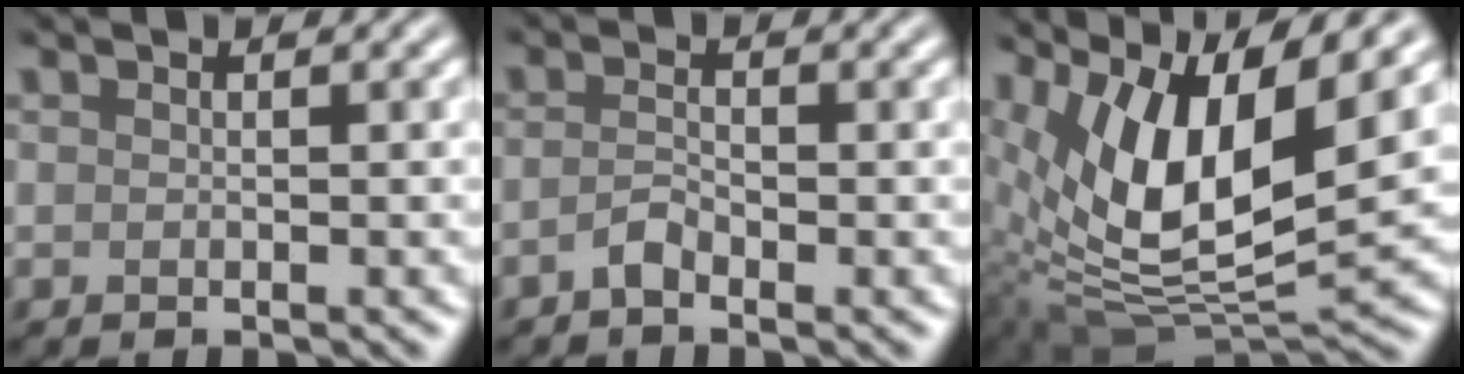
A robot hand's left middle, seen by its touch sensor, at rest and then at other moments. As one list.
[{"total": 1.3, "force": [-0.9, 0.4, 0.9], "torque": [-0.019, 0.002, -0.021]}, {"total": 11.8, "force": [4.3, 4.6, 10.0], "torque": [-0.186, -0.006, 0.080]}]